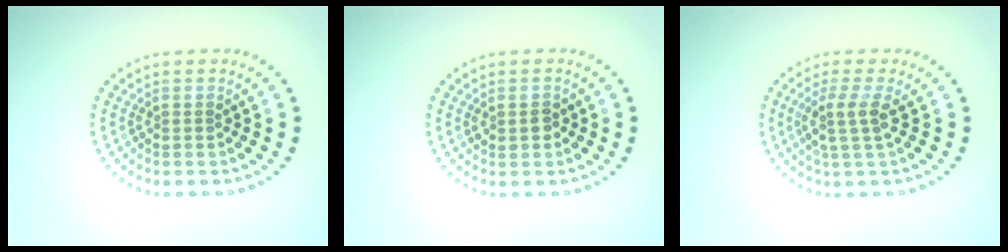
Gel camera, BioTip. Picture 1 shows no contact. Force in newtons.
{"total": 1.3, "press": 1.3, "slide": 0.1}
{"total": 2.7, "press": 2.0, "slide": 1.8}